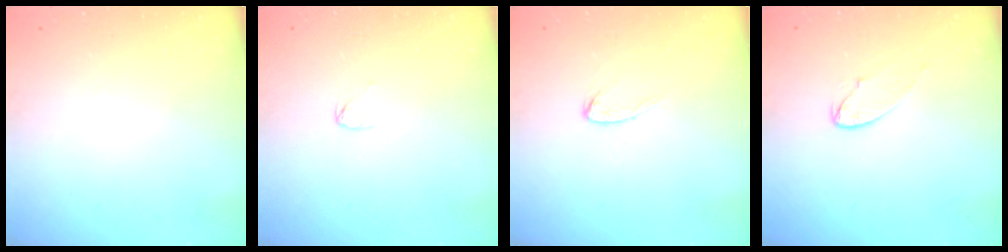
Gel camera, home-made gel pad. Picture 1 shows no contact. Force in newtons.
{"total": 3.8, "press": 3.8, "slide": 0.3}
{"total": 4.4, "press": 4.4, "slide": 0.3}
{"total": 6.6, "press": 6.5, "slide": 0.5}